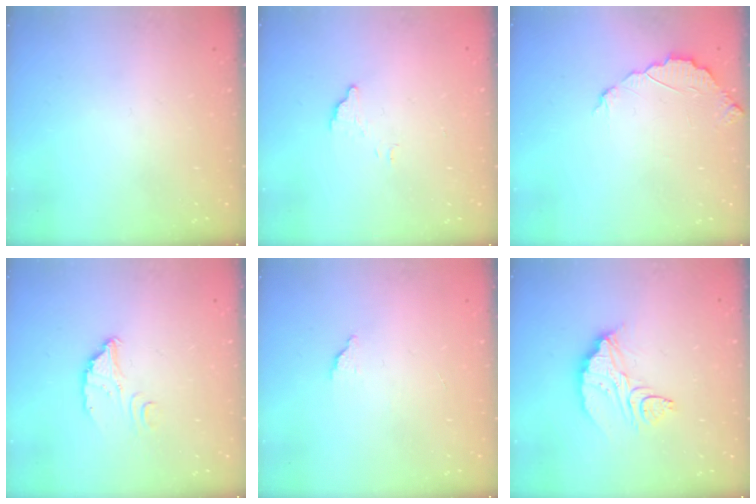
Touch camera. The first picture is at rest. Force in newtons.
{"total": 4.0, "press": 4.0, "slide": 0.2}
{"total": 3.7, "press": 3.7, "slide": 0.3}
{"total": 2.9, "press": 2.9, "slide": 0.3}
{"total": 1.7, "press": 1.7, "slide": 0.1}
{"total": 10.4, "press": 10.4, "slide": 0.5}